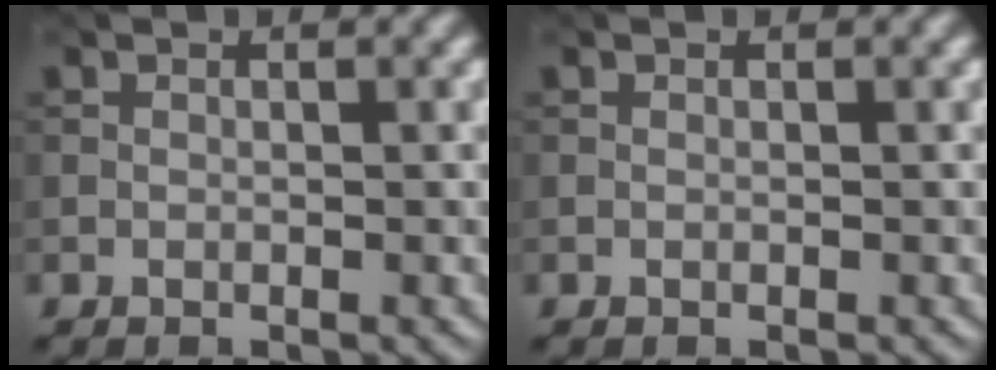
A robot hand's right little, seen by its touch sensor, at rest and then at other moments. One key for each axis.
{"total": 0.0}